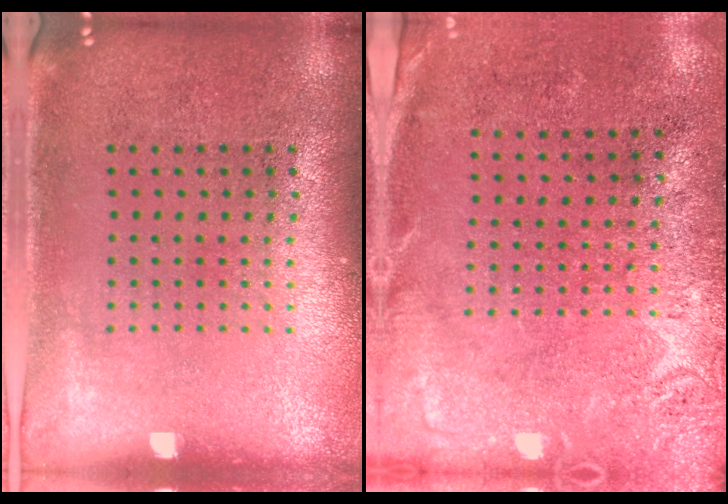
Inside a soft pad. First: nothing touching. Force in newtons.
{"total": 2.7, "press": 2.3, "slide": 1.5}